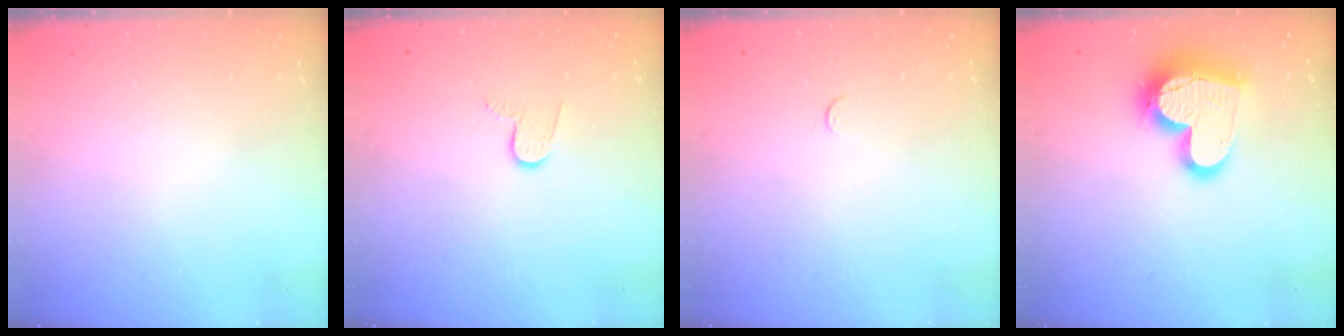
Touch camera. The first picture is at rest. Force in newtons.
{"total": 6.0, "press": 6.0, "slide": 0.5}
{"total": 2.7, "press": 2.7, "slide": 0.4}
{"total": 17.1, "press": 17.0, "slide": 1.5}